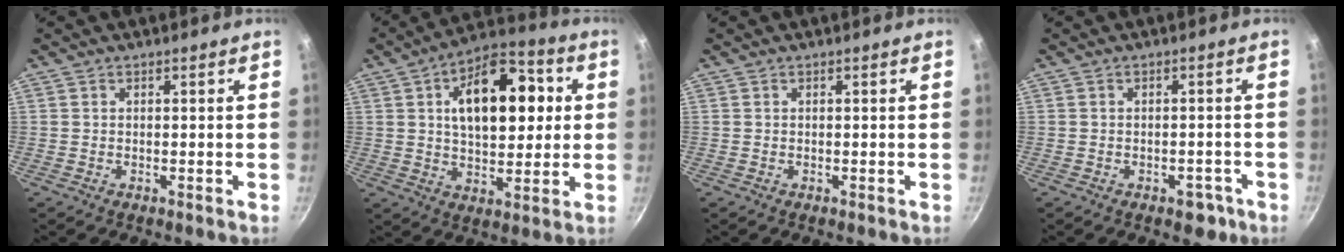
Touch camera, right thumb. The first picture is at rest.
{"total": 18.1, "force": [3.9, 9.9, 14.7], "torque": [-0.186, 0.012, 0.055]}
{"total": 0.0}
{"total": 3.5, "force": [-2.0, 2.0, 2.0], "torque": [-0.011, 0.012, -0.023]}